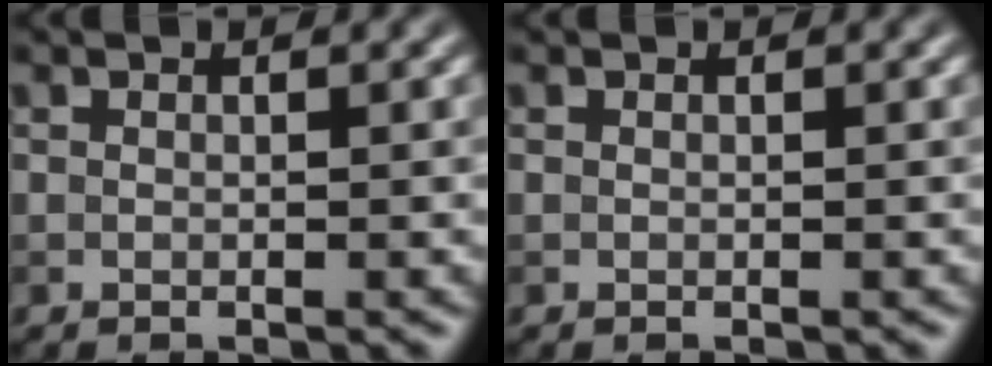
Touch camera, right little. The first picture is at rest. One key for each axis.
{"total": 0.0}